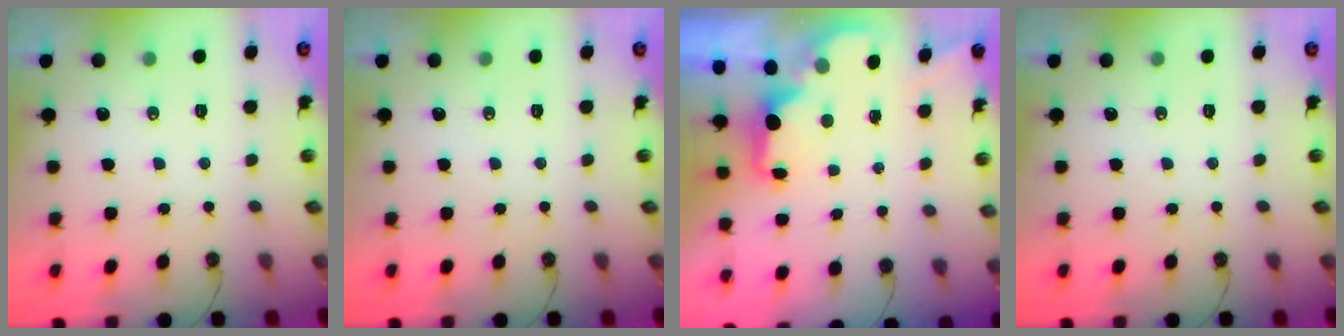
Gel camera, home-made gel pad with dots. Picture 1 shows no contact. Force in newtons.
{"total": 0.0}
{"total": 1.9, "press": 1.7, "slide": 0.8}
{"total": 0.0}